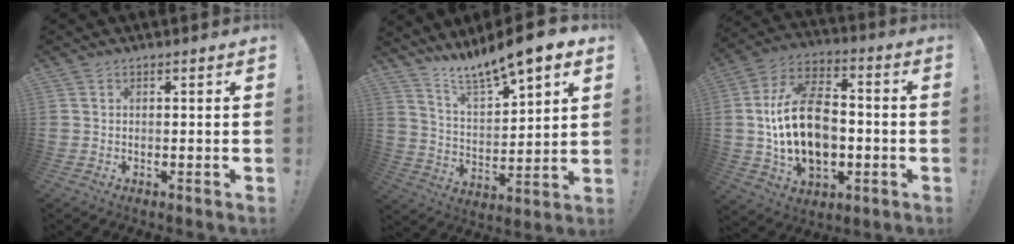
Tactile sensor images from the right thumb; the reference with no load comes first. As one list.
[{"total": 11.3, "force": [10.2, 1.6, 4.7], "torque": [-0.097, -0.086, 0.173]}, {"total": 22.0, "force": [-1.7, 14.5, 16.4], "torque": [-0.286, 0.015, -0.022]}]